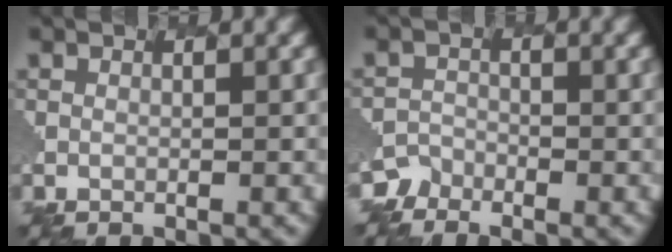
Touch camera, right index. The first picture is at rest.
{"total": 3.5, "force": [-3.0, 0.2, -1.8], "torque": [0.005, -0.001, -0.050]}